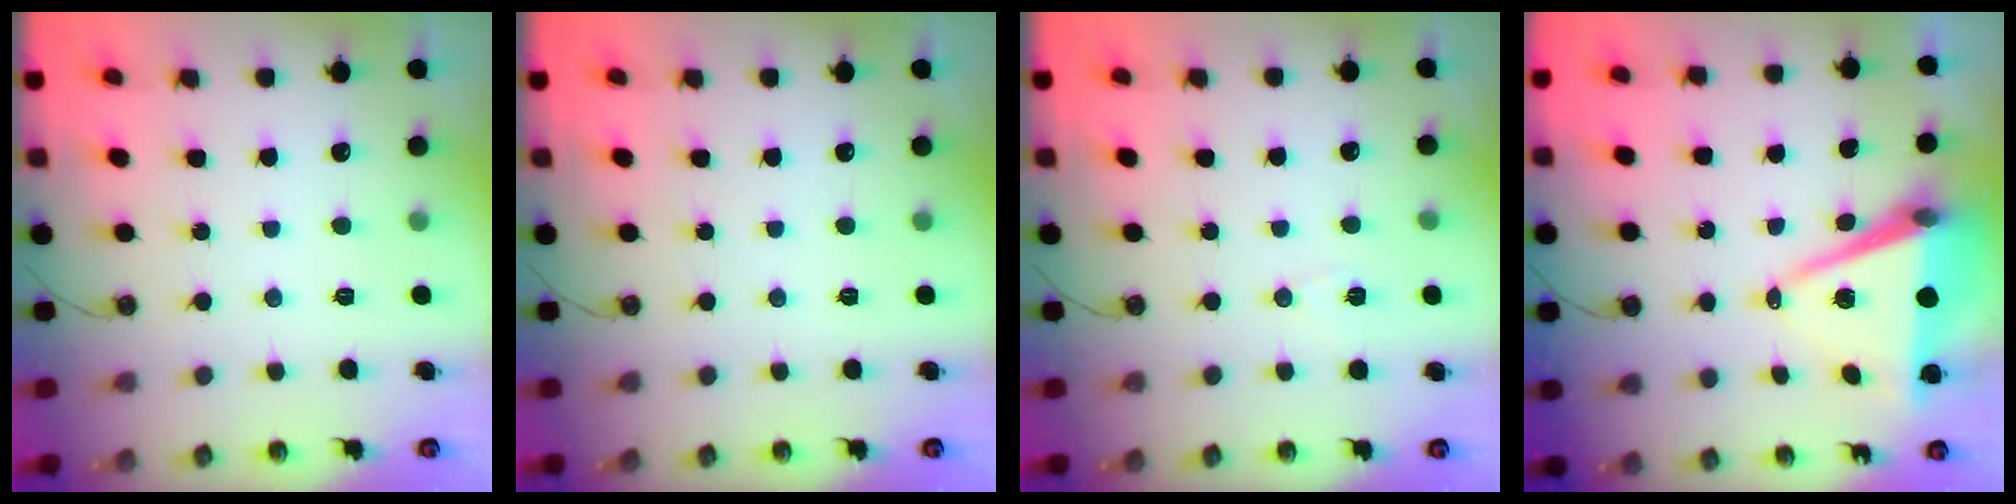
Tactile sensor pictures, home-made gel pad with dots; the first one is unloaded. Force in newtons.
{"total": 0.0}
{"total": 5.7, "press": 5.1, "slide": 2.5}
{"total": 9.8, "press": 8.9, "slide": 4.1}